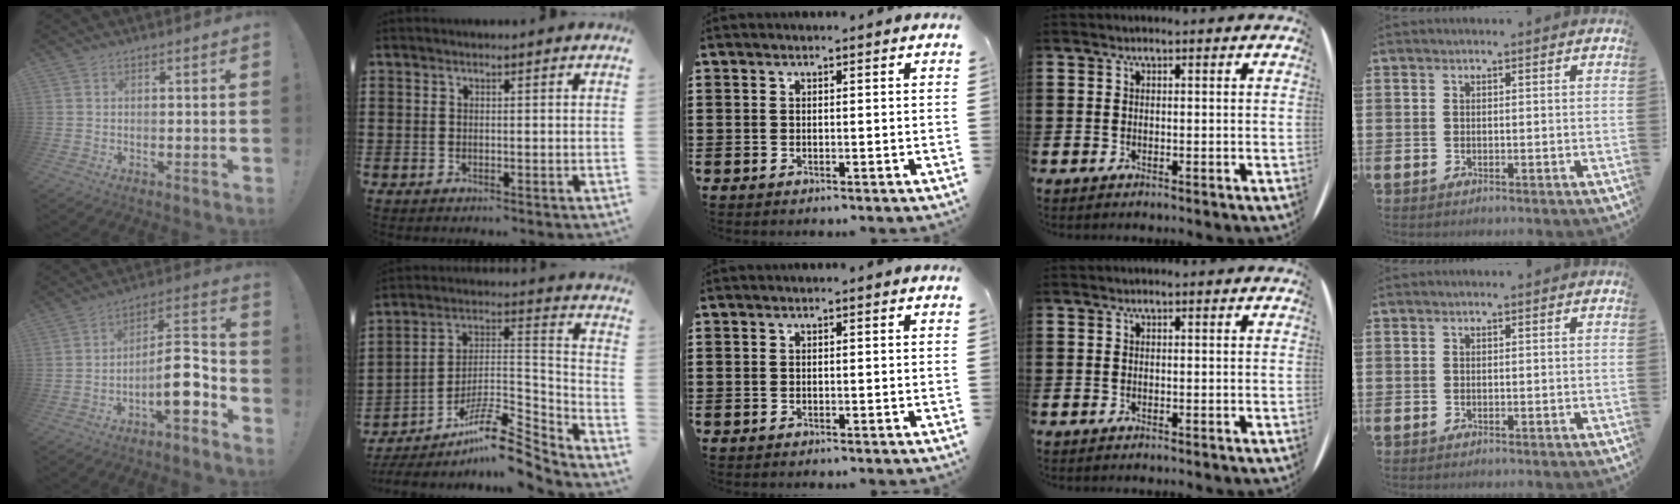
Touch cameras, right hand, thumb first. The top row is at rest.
{"thumb": {"total": 12.8, "force": [-5.1, 4.0, 11.0], "torque": [-0.176, 0.029, -0.084]}, "index": {"total": 10.4, "force": [-7.9, 2.7, 6.3], "torque": [-0.112, 0.015, -0.154]}}